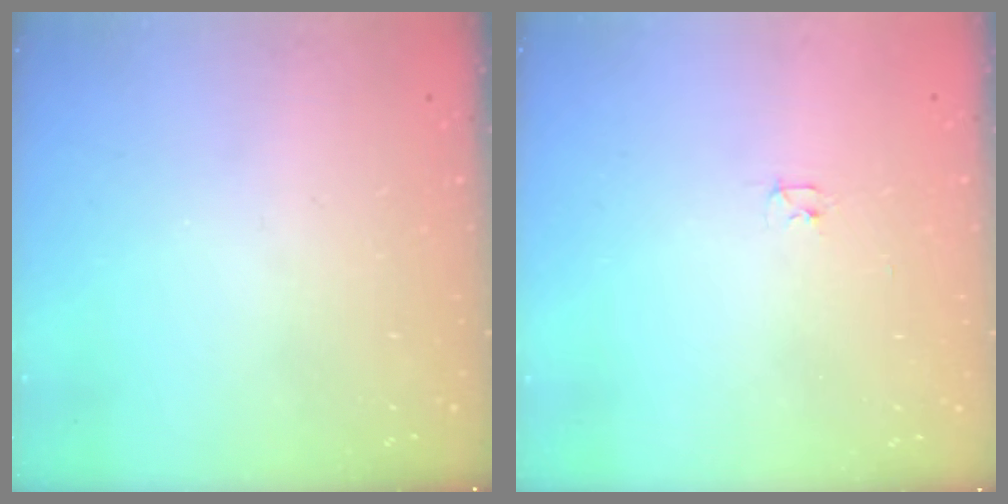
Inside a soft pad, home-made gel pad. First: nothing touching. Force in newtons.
{"total": 2.4, "press": 2.3, "slide": 0.4}